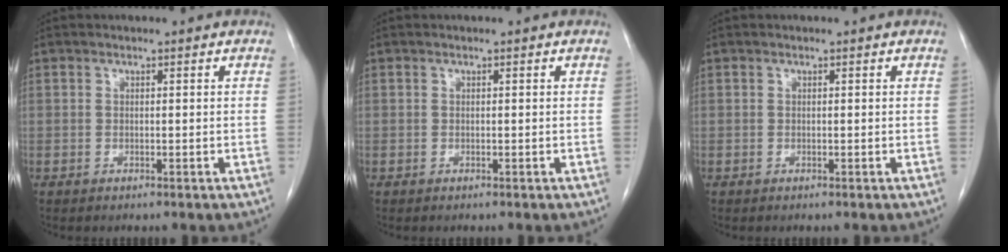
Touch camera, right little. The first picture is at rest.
{"total": 0.0}
{"total": 0.0}